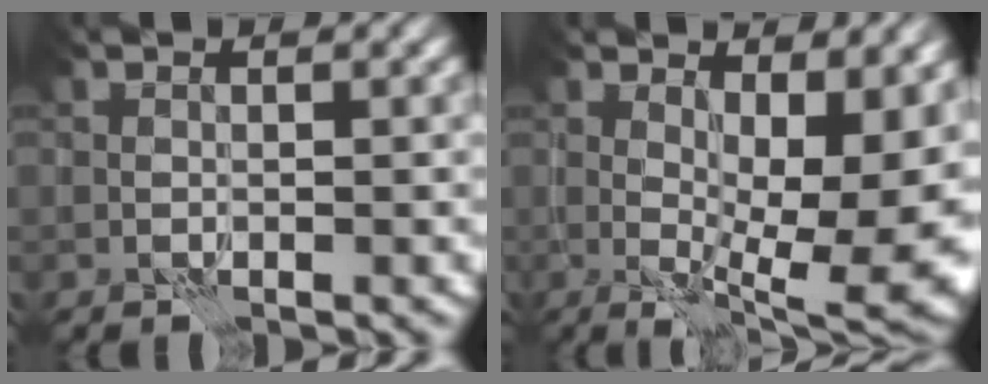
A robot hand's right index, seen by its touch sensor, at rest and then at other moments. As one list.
[{"total": 11.4, "force": [1.2, 4.9, 10.3], "torque": [-0.131, -0.011, 0.027]}]